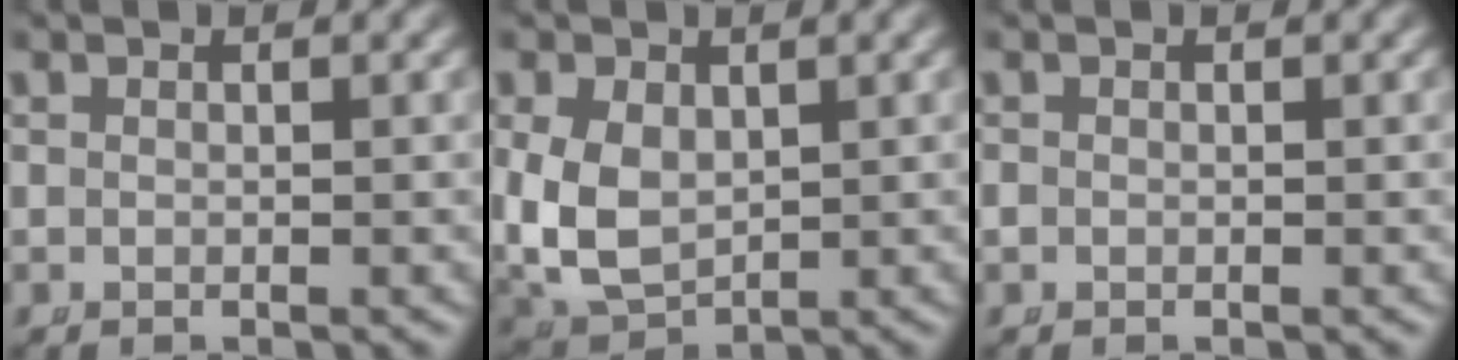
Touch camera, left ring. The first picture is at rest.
{"total": 8.9, "force": [-1.0, 7.7, 4.4], "torque": [-0.132, -0.043, 0.003]}
{"total": 0.8, "force": [-0.3, 0.7, 0.3], "torque": [-0.015, -0.007, -0.001]}